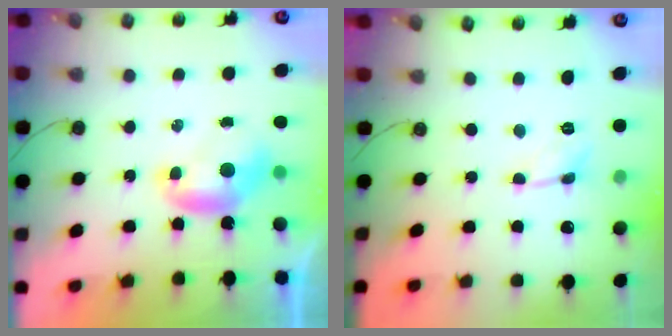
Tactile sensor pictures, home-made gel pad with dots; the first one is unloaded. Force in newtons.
{"total": 0.0}